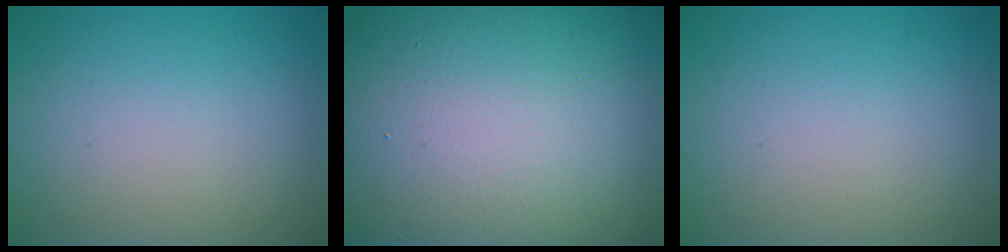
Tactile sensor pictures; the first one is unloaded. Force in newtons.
{"total": 28.7, "press": 28.7, "slide": 0.9}
{"total": 0.0}